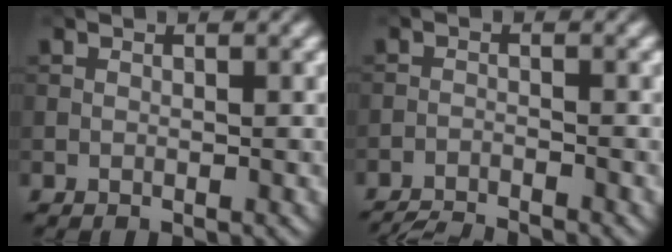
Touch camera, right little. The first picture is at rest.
{"total": 5.0, "force": [-4.8, 0.5, 1.3], "torque": [-0.029, -0.018, -0.082]}